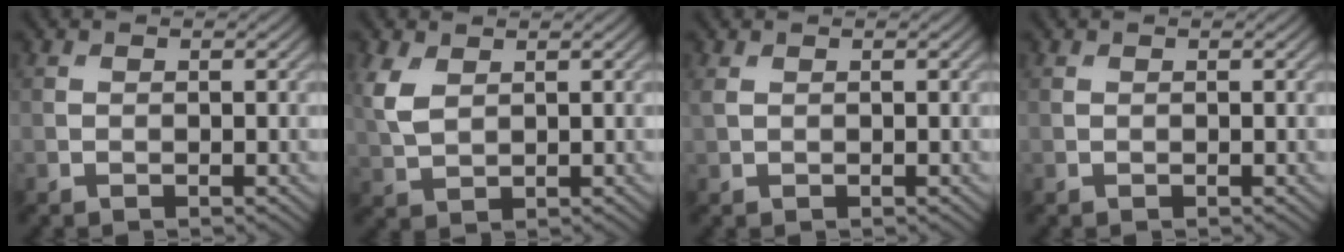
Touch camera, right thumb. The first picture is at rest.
{"total": 4.1, "force": [1.5, 2.4, 2.9], "torque": [-0.087, 0.002, 0.033]}
{"total": 1.1, "force": [0.5, 0.6, 0.8], "torque": [-0.028, 0.003, 0.010]}
{"total": 0.0}